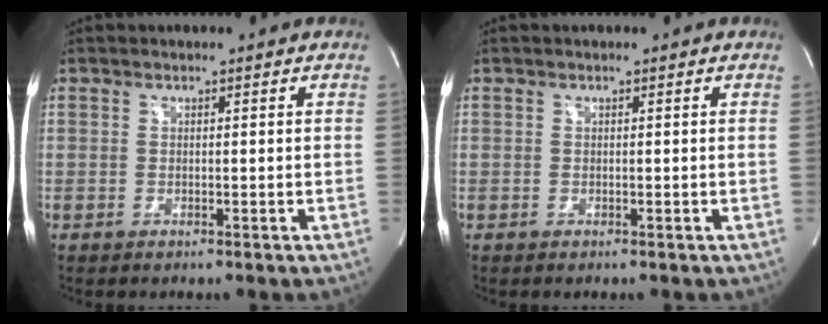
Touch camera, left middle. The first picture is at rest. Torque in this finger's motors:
{"motor_torque": [-0.03, -0.03, 0.02, 0.01]}